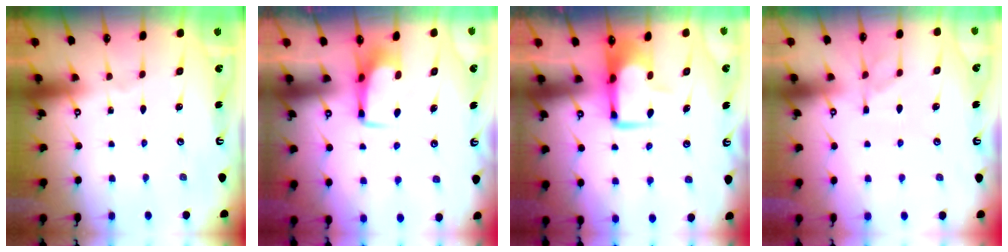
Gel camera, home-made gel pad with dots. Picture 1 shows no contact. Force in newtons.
{"total": 2.9, "press": 2.9, "slide": 0.4}
{"total": 6.4, "press": 6.3, "slide": 1.2}
{"total": 1.4, "press": 0.0, "slide": 1.4}